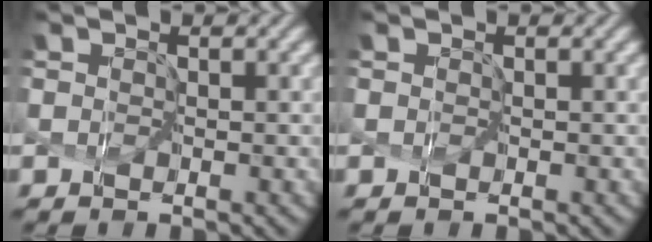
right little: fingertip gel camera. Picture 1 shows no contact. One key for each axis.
{"total": 0.0}